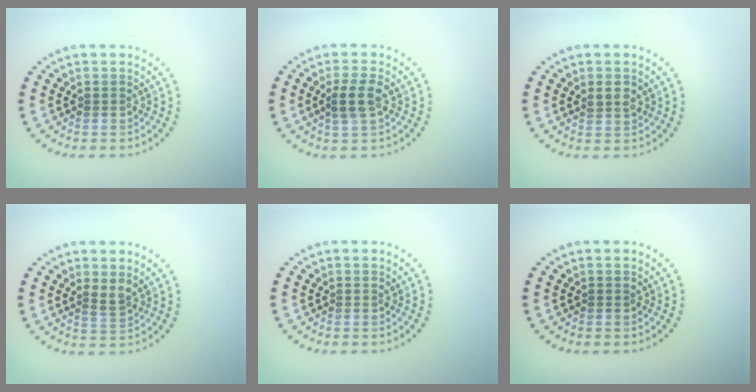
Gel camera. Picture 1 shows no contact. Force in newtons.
{"total": 2.6, "press": 2.5, "slide": 0.9}
{"total": 1.6, "press": 1.4, "slide": 0.7}
{"total": 1.3, "press": 0.9, "slide": 0.8}
{"total": 0.0}
{"total": 0.0}